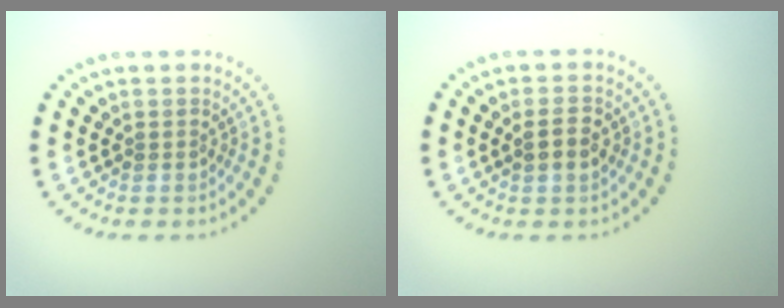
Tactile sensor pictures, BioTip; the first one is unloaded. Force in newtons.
{"total": 2.3, "press": 2.3, "slide": 0.3}